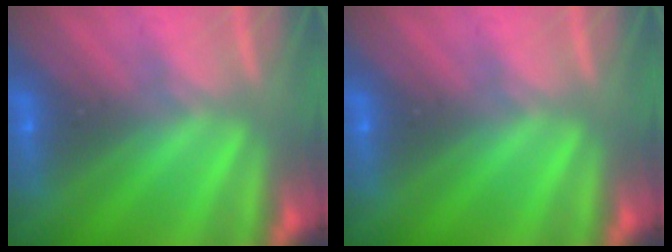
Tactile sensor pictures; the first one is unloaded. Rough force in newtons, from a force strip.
{"total": 0.0}